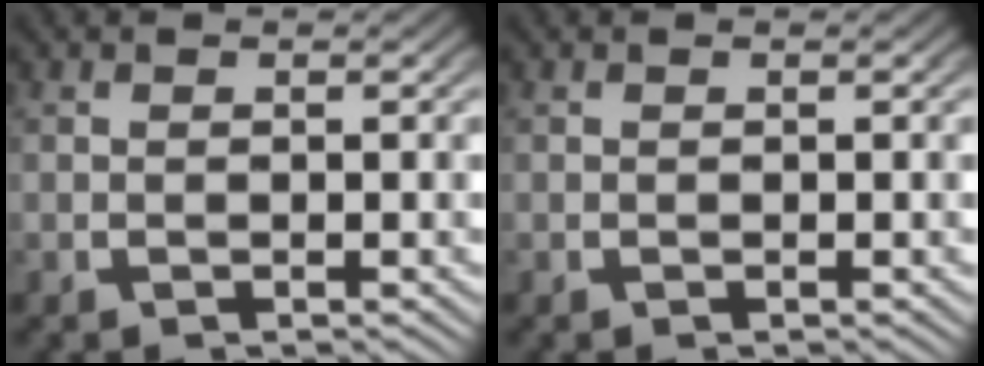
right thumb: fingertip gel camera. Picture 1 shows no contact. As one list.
[{"total": 0.0}]